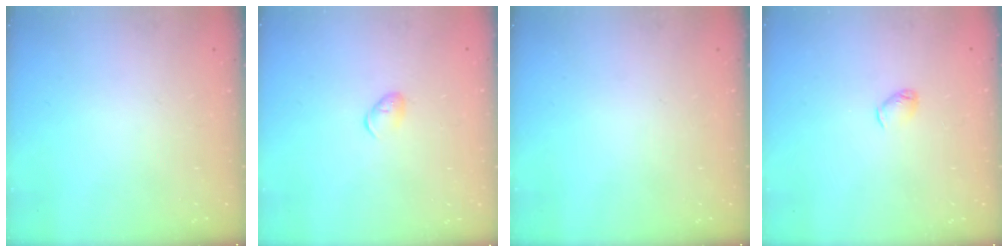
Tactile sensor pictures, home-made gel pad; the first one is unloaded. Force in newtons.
{"total": 4.4, "press": 4.3, "slide": 1.0}
{"total": 0.0}
{"total": 2.9, "press": 2.9, "slide": 0.5}